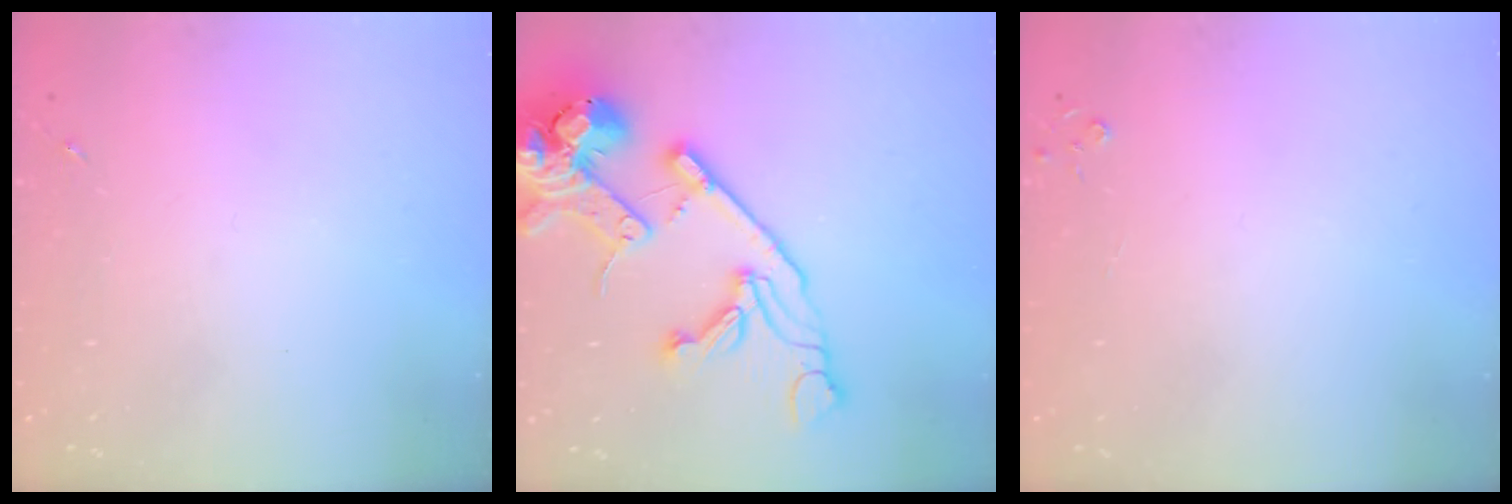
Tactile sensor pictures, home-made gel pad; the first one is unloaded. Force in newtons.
{"total": 23.6, "press": 23.4, "slide": 3.5}
{"total": 2.8, "press": 2.8, "slide": 0.3}